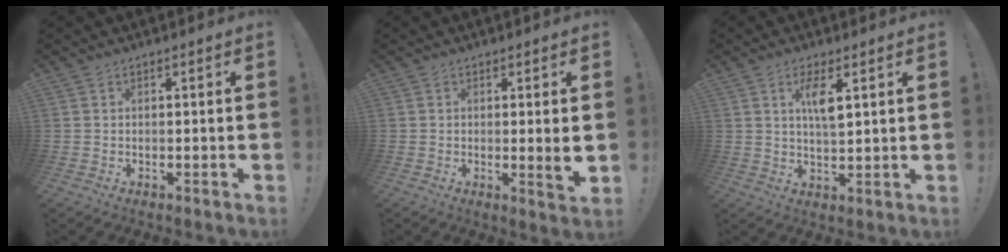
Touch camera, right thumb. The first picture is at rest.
{"total": 4.1, "force": [0.5, -0.1, 4.1], "torque": [-0.059, -0.009, 0.008]}
{"total": 5.9, "force": [2.5, 1.9, 5.0], "torque": [-0.088, -0.006, 0.039]}